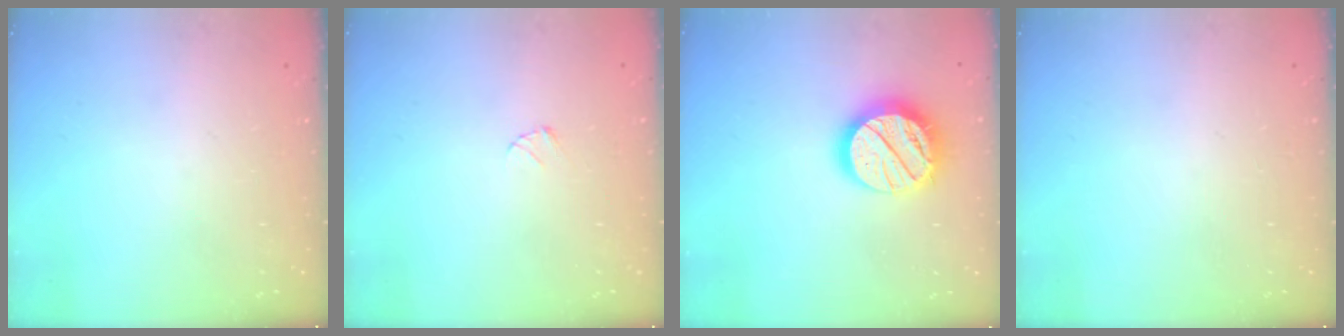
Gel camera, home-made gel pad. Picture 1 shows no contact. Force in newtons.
{"total": 2.7, "press": 2.7, "slide": 0.3}
{"total": 18.4, "press": 18.3, "slide": 1.6}
{"total": 0.0}